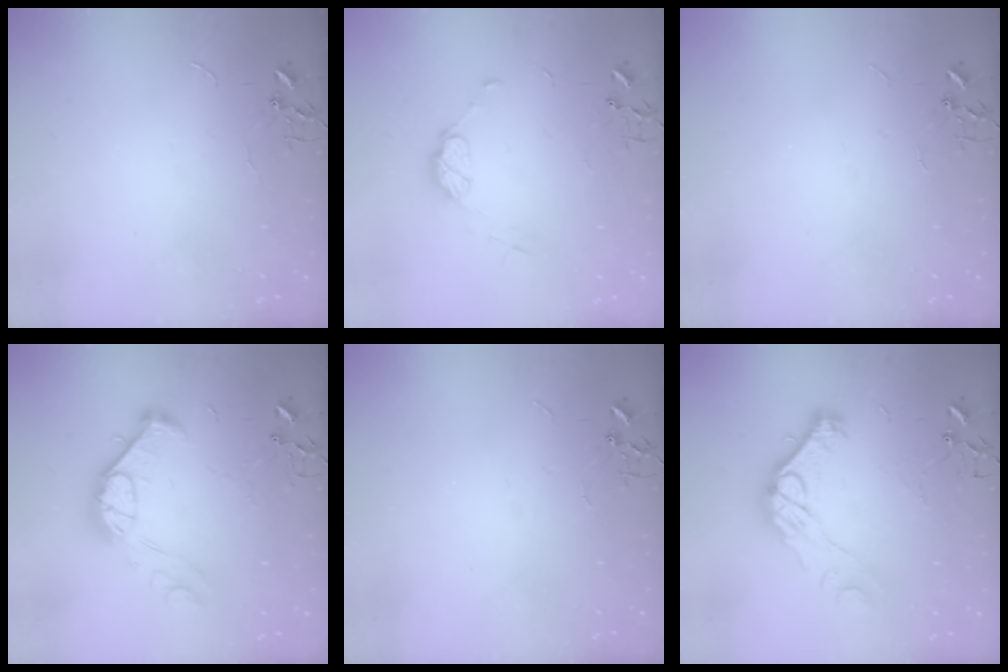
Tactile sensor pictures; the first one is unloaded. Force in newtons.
{"total": 7.7, "press": 7.7, "slide": 0.9}
{"total": 0.0}
{"total": 14.5, "press": 14.4, "slide": 1.2}
{"total": 0.0}
{"total": 15.6, "press": 15.5, "slide": 1.4}